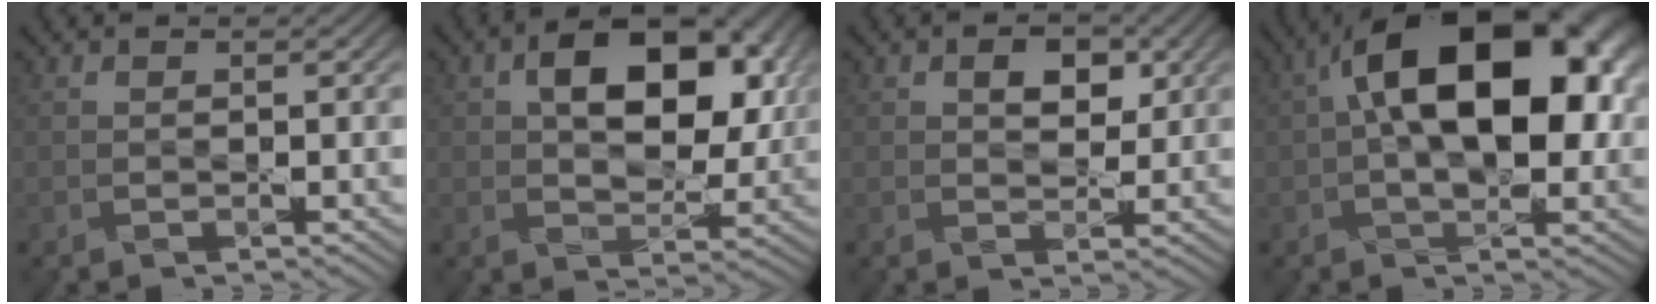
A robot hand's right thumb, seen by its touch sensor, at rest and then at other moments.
{"total": 10.9, "force": [2.8, 6.5, 8.3], "torque": [-0.126, 0.003, 0.040]}
{"total": 3.6, "force": [1.3, 2.3, 2.4], "torque": [-0.046, -0.002, 0.018]}
{"total": 17.7, "force": [2.9, 9.6, 14.6], "torque": [-0.210, 0.024, 0.029]}